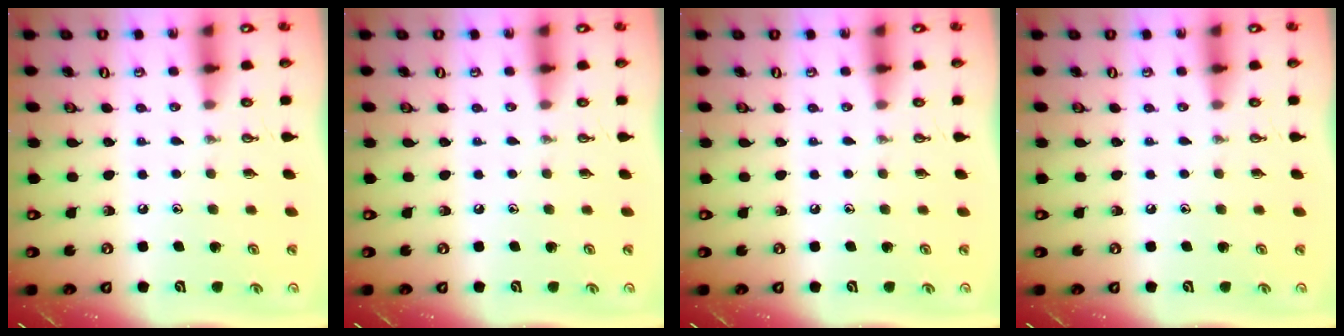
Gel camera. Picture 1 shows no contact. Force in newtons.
{"total": 0.0}
{"total": 0.0}
{"total": 0.0}